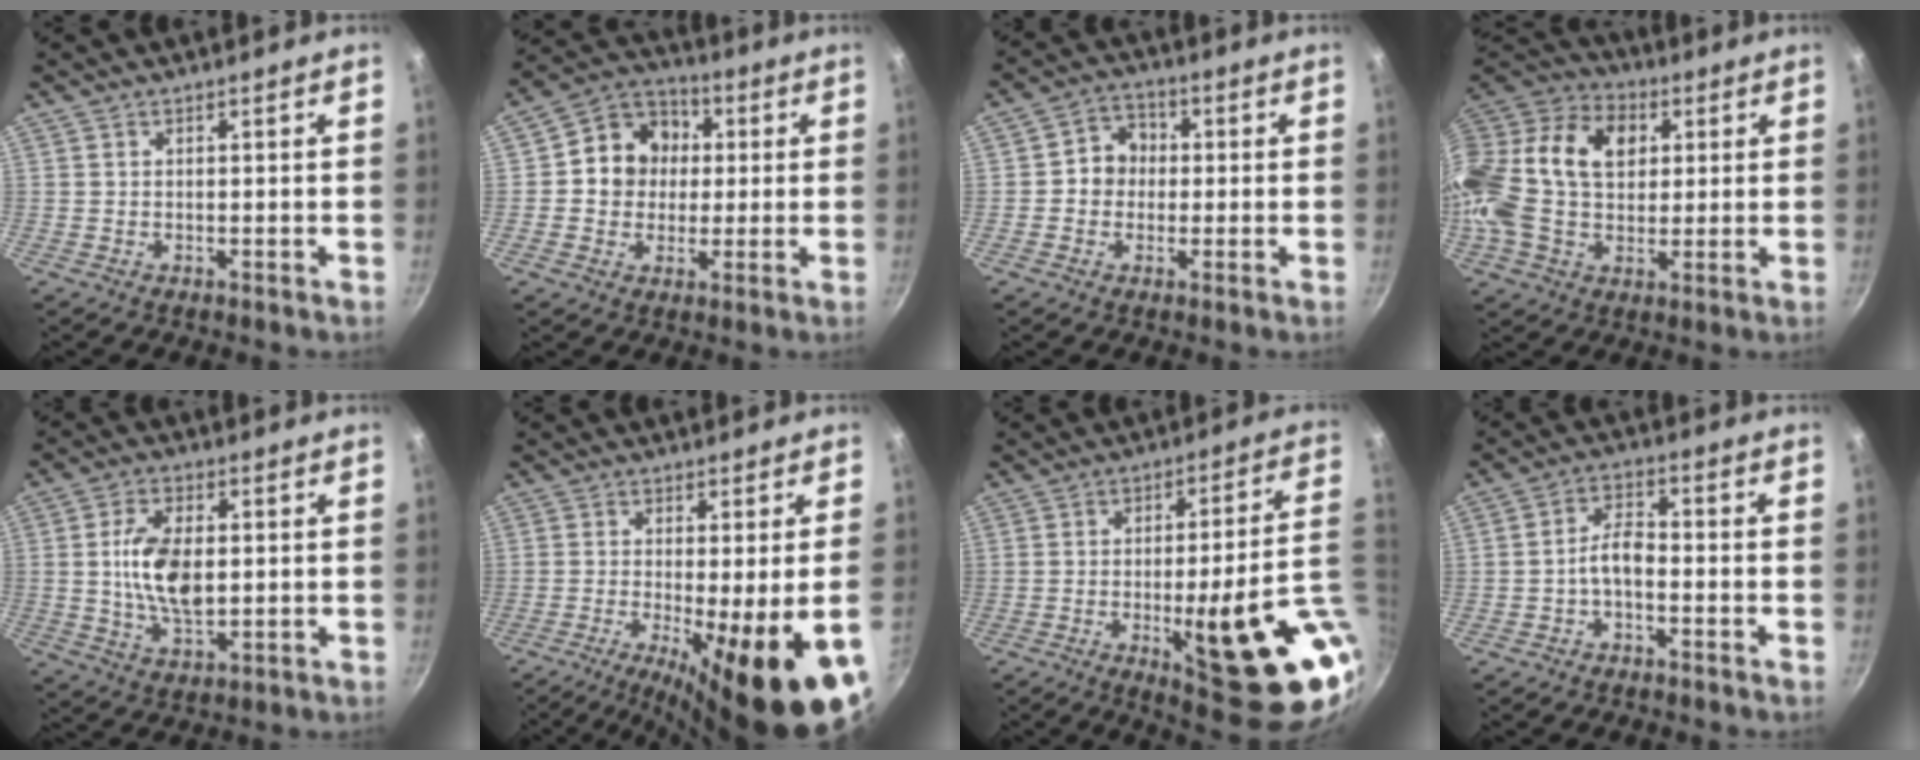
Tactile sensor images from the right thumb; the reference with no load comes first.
{"total": 11.4, "force": [1.2, 10.2, 5.0], "torque": [-0.046, 0.018, 0.001]}
{"total": 6.3, "force": [0.1, 5.6, 2.7], "torque": [-0.005, 0.014, -0.012]}
{"total": 23.6, "force": [3.8, 16.2, 16.7], "torque": [-0.326, 0.033, 0.051]}
{"total": 11.2, "force": [0.6, 6.2, 9.3], "torque": [-0.164, -0.001, 0.012]}
{"total": 17.5, "force": [-6.2, 2.7, 16.1], "torque": [-0.239, -0.021, -0.078]}
{"total": 23.2, "force": [-5.2, 5.5, 21.9], "torque": [-0.267, 0.003, -0.054]}
{"total": 4.8, "force": [-1.9, 2.3, 3.7], "torque": [-0.065, 0.032, -0.039]}